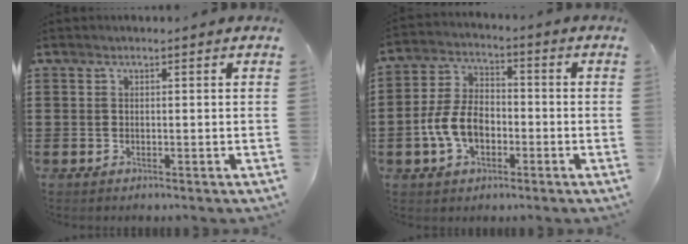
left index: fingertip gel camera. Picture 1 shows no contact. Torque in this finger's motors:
{"motor_torque": [1.35, -0.13, 0.40, 0.11]}